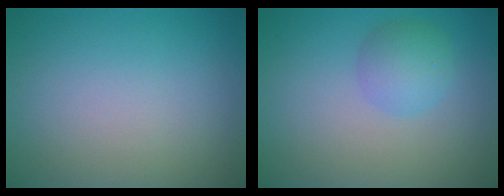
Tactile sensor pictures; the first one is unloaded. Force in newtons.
{"total": 2.7, "press": 2.7, "slide": 0.1}